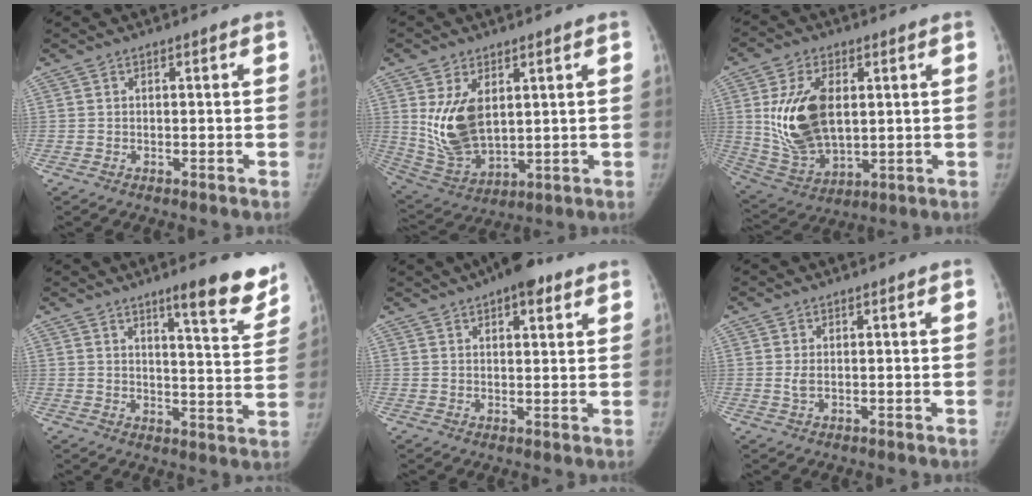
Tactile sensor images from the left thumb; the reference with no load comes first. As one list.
[{"total": 12.6, "force": [3.0, 7.5, 9.7], "torque": [-0.165, -0.023, 0.079]}, {"total": 16.5, "force": [2.6, 9.8, 13.0], "torque": [-0.228, -0.017, 0.063]}, {"total": 11.6, "force": [8.3, 2.1, 7.9], "torque": [-0.070, -0.056, 0.113]}, {"total": 8.1, "force": [5.0, 3.2, 5.4], "torque": [-0.056, -0.013, 0.067]}, {"total": 1.3, "force": [0.2, 0.5, 1.2], "torque": [-0.028, 0.002, 0.010]}]